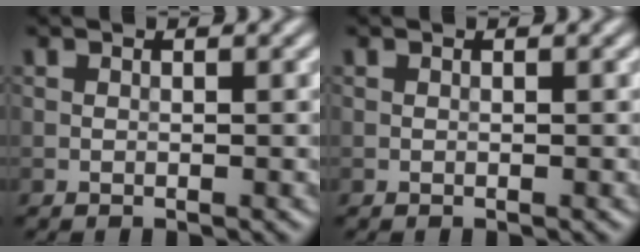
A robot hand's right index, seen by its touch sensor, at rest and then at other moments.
{"total": 0.0}